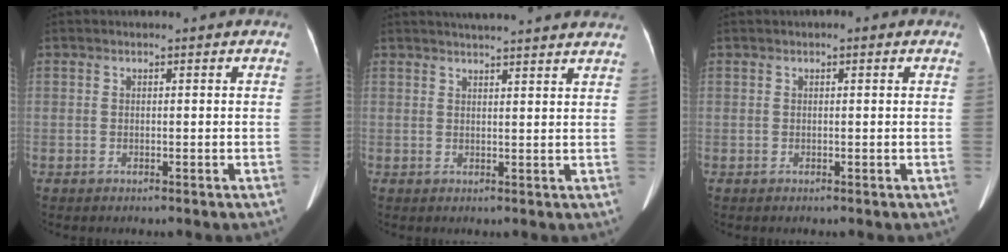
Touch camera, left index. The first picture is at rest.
{"total": 14.5, "force": [13.4, 0.7, 5.6], "torque": [-0.081, 0.019, 0.162]}
{"total": 0.8, "force": [0.4, 0.4, 0.6], "torque": [-0.009, 0.008, 0.003]}